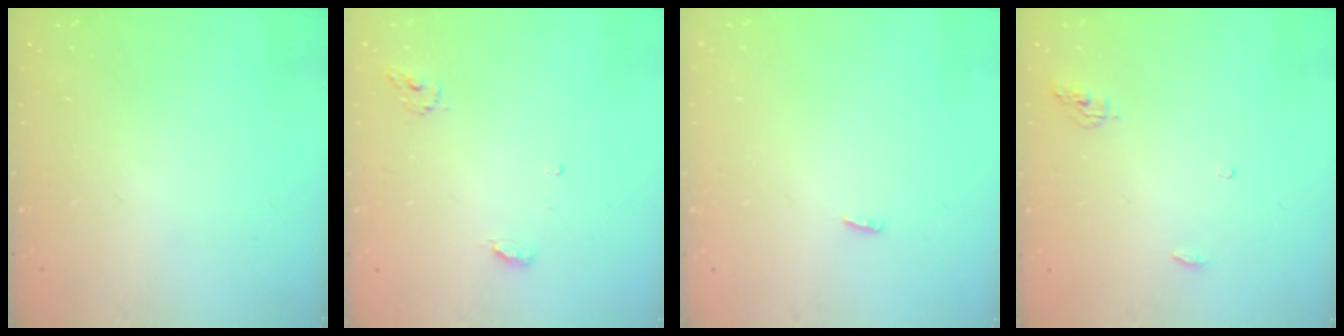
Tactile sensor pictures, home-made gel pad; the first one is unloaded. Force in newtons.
{"total": 5.1, "press": 5.1, "slide": 0.4}
{"total": 2.3, "press": 2.1, "slide": 0.8}
{"total": 7.8, "press": 4.6, "slide": 6.3}